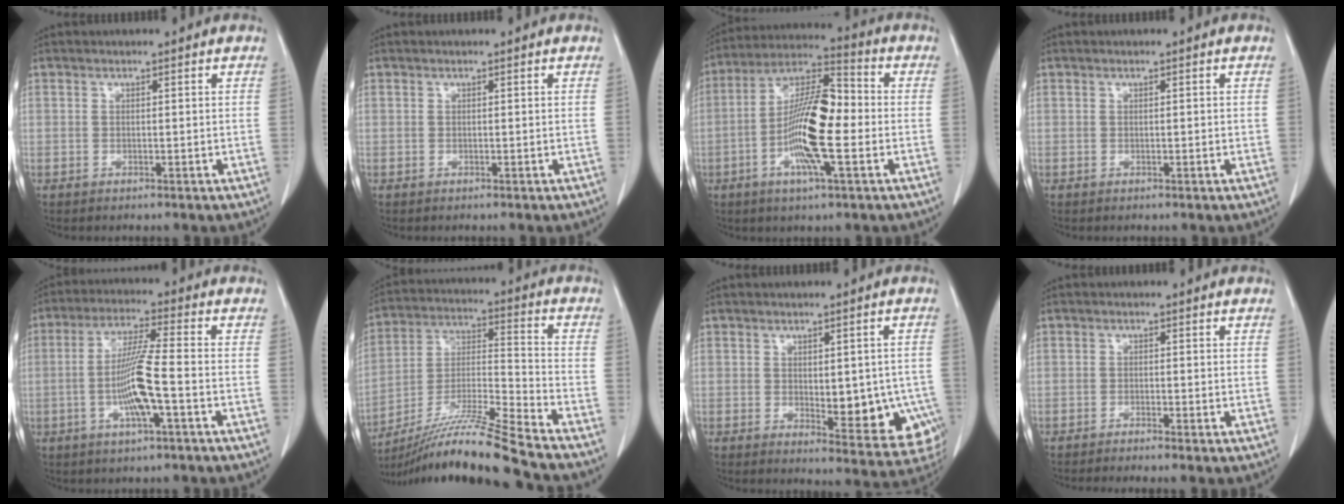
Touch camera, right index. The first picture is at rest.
{"total": 0.0}
{"total": 14.2, "force": [-2.6, 2.5, 13.8], "torque": [-0.254, 0.012, -0.052]}
{"total": 0.5, "force": [0.0, 0.1, 0.5], "torque": [-0.007, 0.000, 0.002]}
{"total": 9.1, "force": [-2.1, 0.0, 8.8], "torque": [-0.171, 0.000, -0.042]}
{"total": 17.4, "force": [-14.7, -2.3, 9.1], "torque": [-0.179, -0.019, -0.265]}
{"total": 11.7, "force": [-2.3, 5.4, 10.1], "torque": [-0.102, 0.000, -0.014]}
{"total": 2.4, "force": [-2.0, -0.5, 1.3], "torque": [-0.020, 0.001, -0.033]}